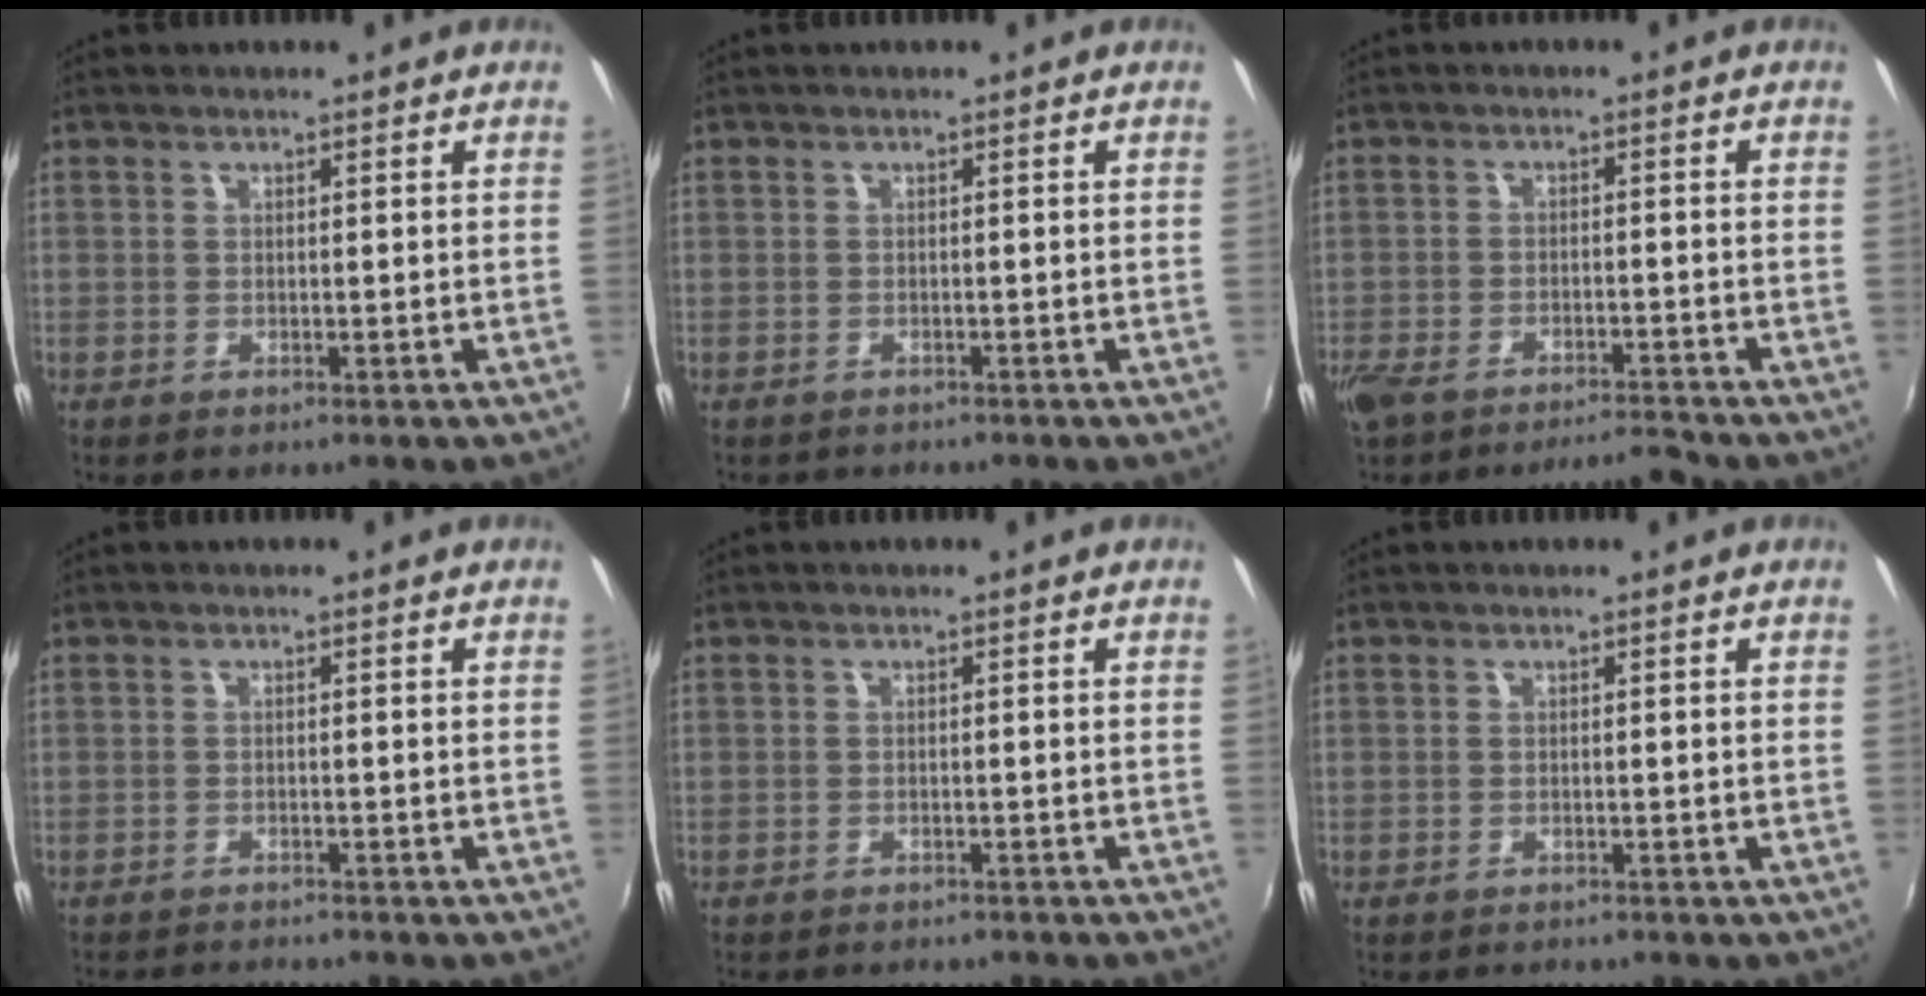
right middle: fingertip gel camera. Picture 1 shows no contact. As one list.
[{"total": 1.2, "force": [-1.0, 0.6, 0.1], "torque": [-0.007, -0.003, -0.015]}, {"total": 7.1, "force": [-6.4, 1.3, 2.6], "torque": [-0.076, -0.008, -0.113]}, {"total": 4.9, "force": [-4.8, 0.4, 1.1], "torque": [-0.035, -0.010, -0.079]}, {"total": 5.0, "force": [-4.6, 1.3, 1.5], "torque": [-0.042, -0.013, -0.069]}, {"total": 2.5, "force": [-2.4, 0.5, 0.5], "torque": [-0.017, -0.012, -0.038]}]